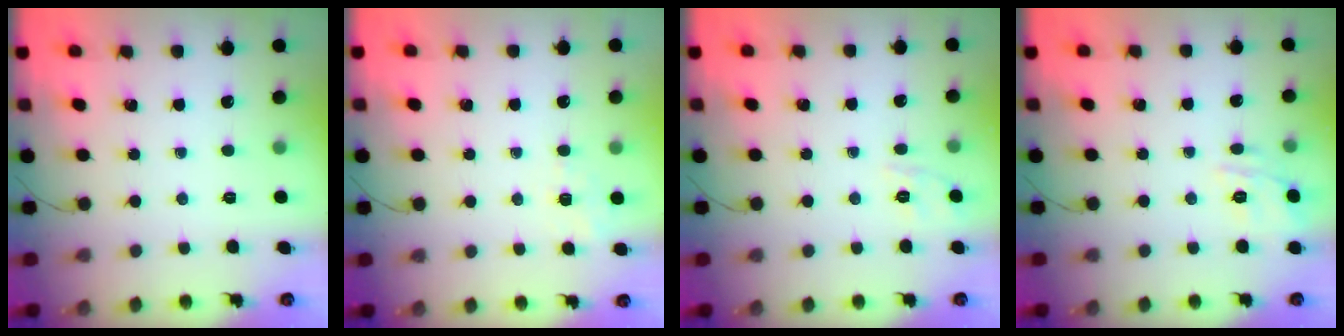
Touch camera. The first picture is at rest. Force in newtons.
{"total": 1.4, "press": 0.5, "slide": 1.3}
{"total": 2.0, "press": 0.7, "slide": 1.9}
{"total": 10.1, "press": 10.0, "slide": 1.3}